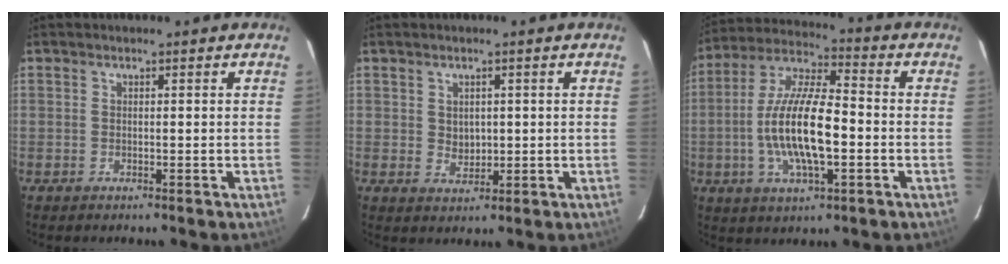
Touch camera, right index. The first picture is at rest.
{"total": 2.8, "force": [0.6, 2.3, 1.5], "torque": [-0.023, 0.002, 0.014]}
{"total": 15.6, "force": [-2.7, 4.8, 14.6], "torque": [-0.290, 0.002, -0.054]}